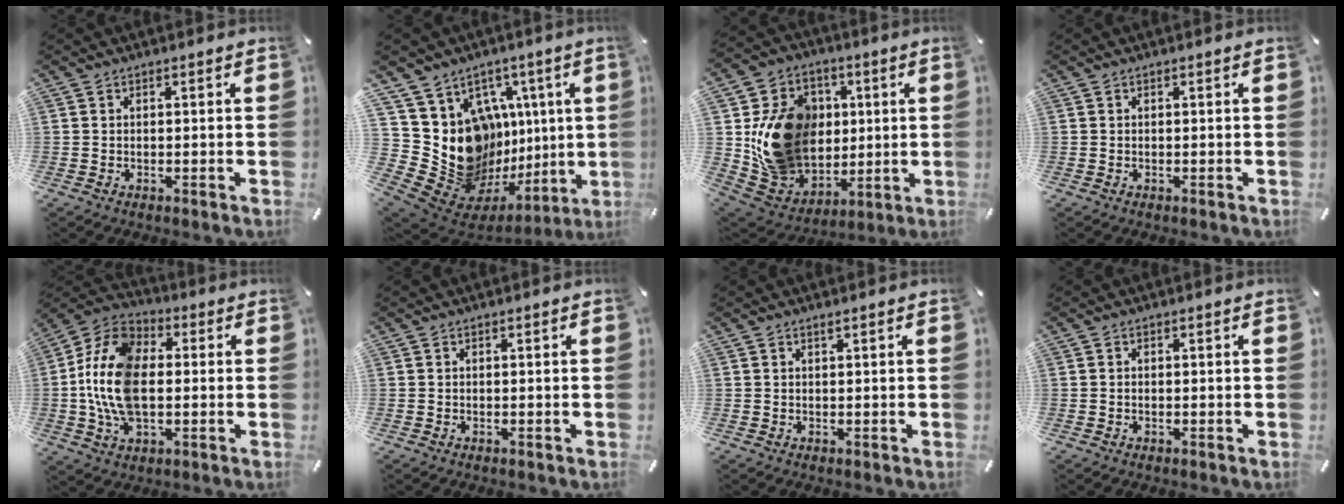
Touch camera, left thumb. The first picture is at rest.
{"total": 17.6, "force": [-0.4, 14.8, 9.6], "torque": [-0.123, -0.077, 0.041]}
{"total": 19.0, "force": [2.2, 16.9, 8.3], "torque": [-0.131, -0.004, 0.058]}
{"total": 0.0}
{"total": 15.8, "force": [-1.2, 10.2, 12.0], "torque": [-0.282, 0.004, -0.028]}
{"total": 0.0}
{"total": 0.7, "force": [0.4, 0.0, 0.6], "torque": [-0.009, -0.001, 0.006]}
{"total": 0.0}